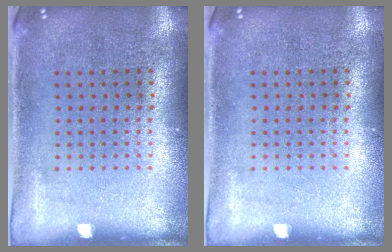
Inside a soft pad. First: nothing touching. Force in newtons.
{"total": 0.0}